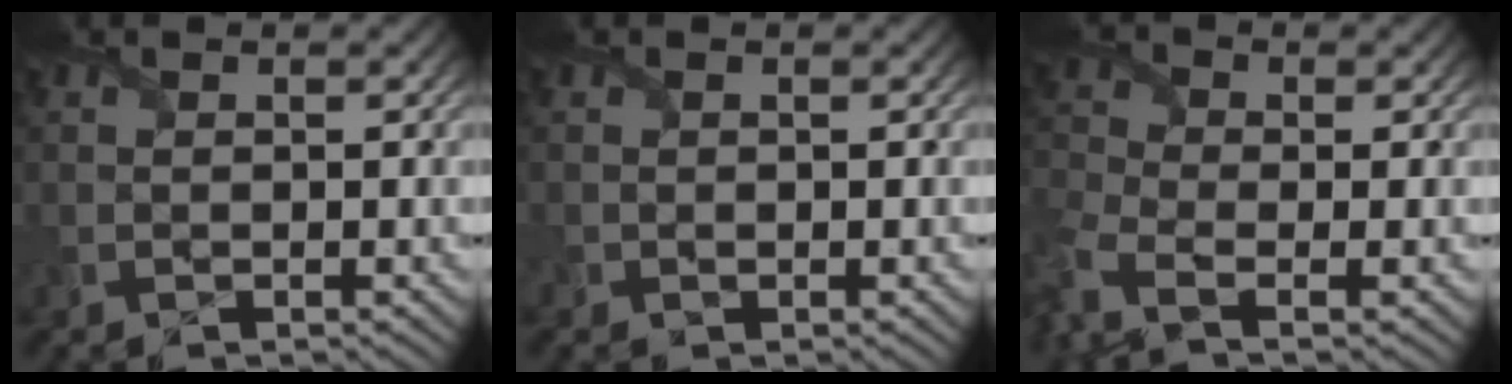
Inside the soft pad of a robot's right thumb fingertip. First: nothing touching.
{"total": 0.6, "force": [0.0, 0.6, -0.1], "torque": [0.000, -0.002, -0.002]}
{"total": 6.6, "force": [-3.2, 3.3, 4.7], "torque": [-0.128, -0.016, -0.078]}